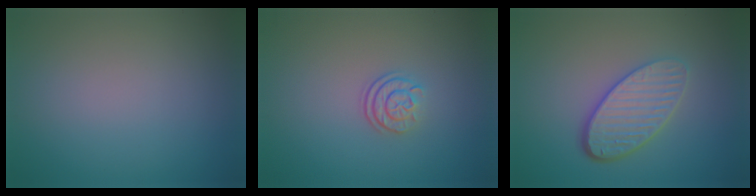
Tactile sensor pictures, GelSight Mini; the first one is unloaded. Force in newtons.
{"total": 2.4, "press": 1.8, "slide": 1.6}
{"total": 4.9, "press": 3.7, "slide": 3.2}